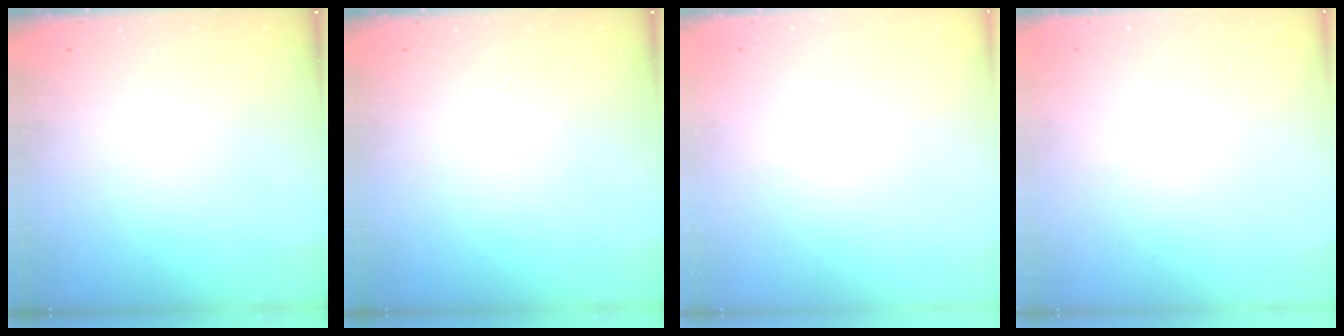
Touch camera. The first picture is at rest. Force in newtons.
{"total": 0.0}
{"total": 2.2, "press": 2.2, "slide": 0.1}
{"total": 2.2, "press": 2.2, "slide": 0.1}